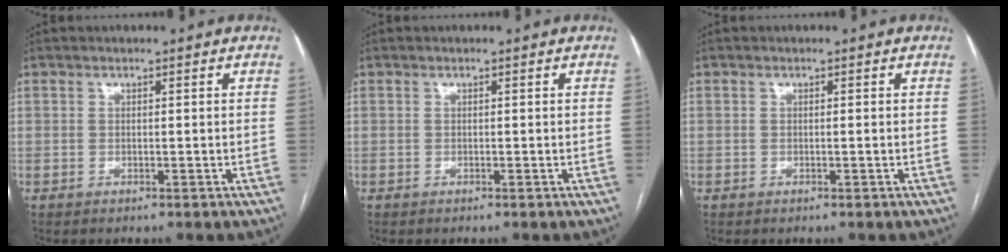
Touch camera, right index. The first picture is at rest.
{"total": 0.0}
{"total": 0.0}